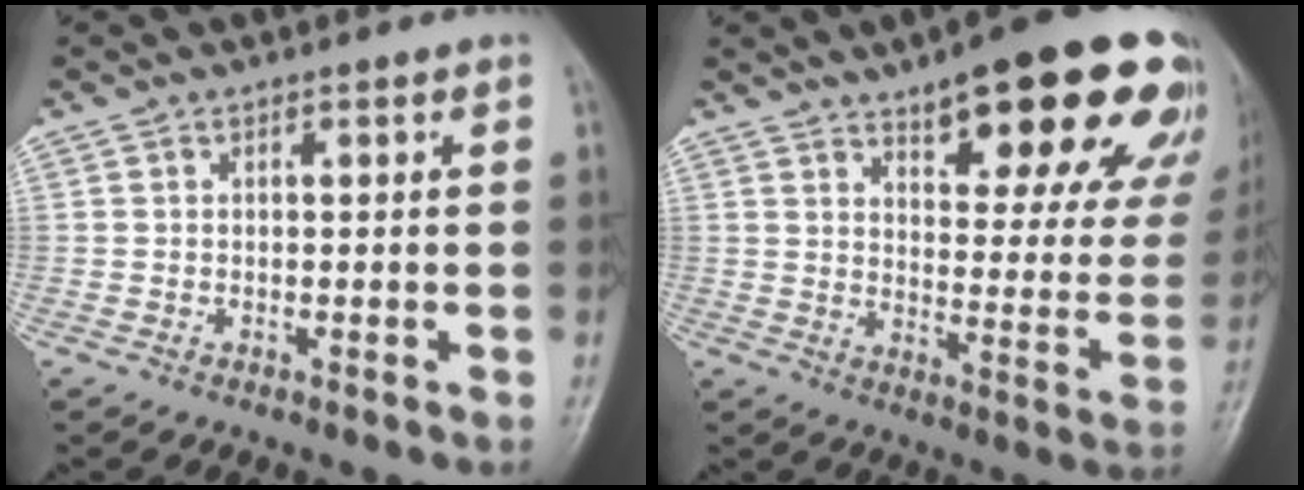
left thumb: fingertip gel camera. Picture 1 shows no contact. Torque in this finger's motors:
{"motor_torque": [0.44, 0.39, 1.32, -0.93, 0.11]}